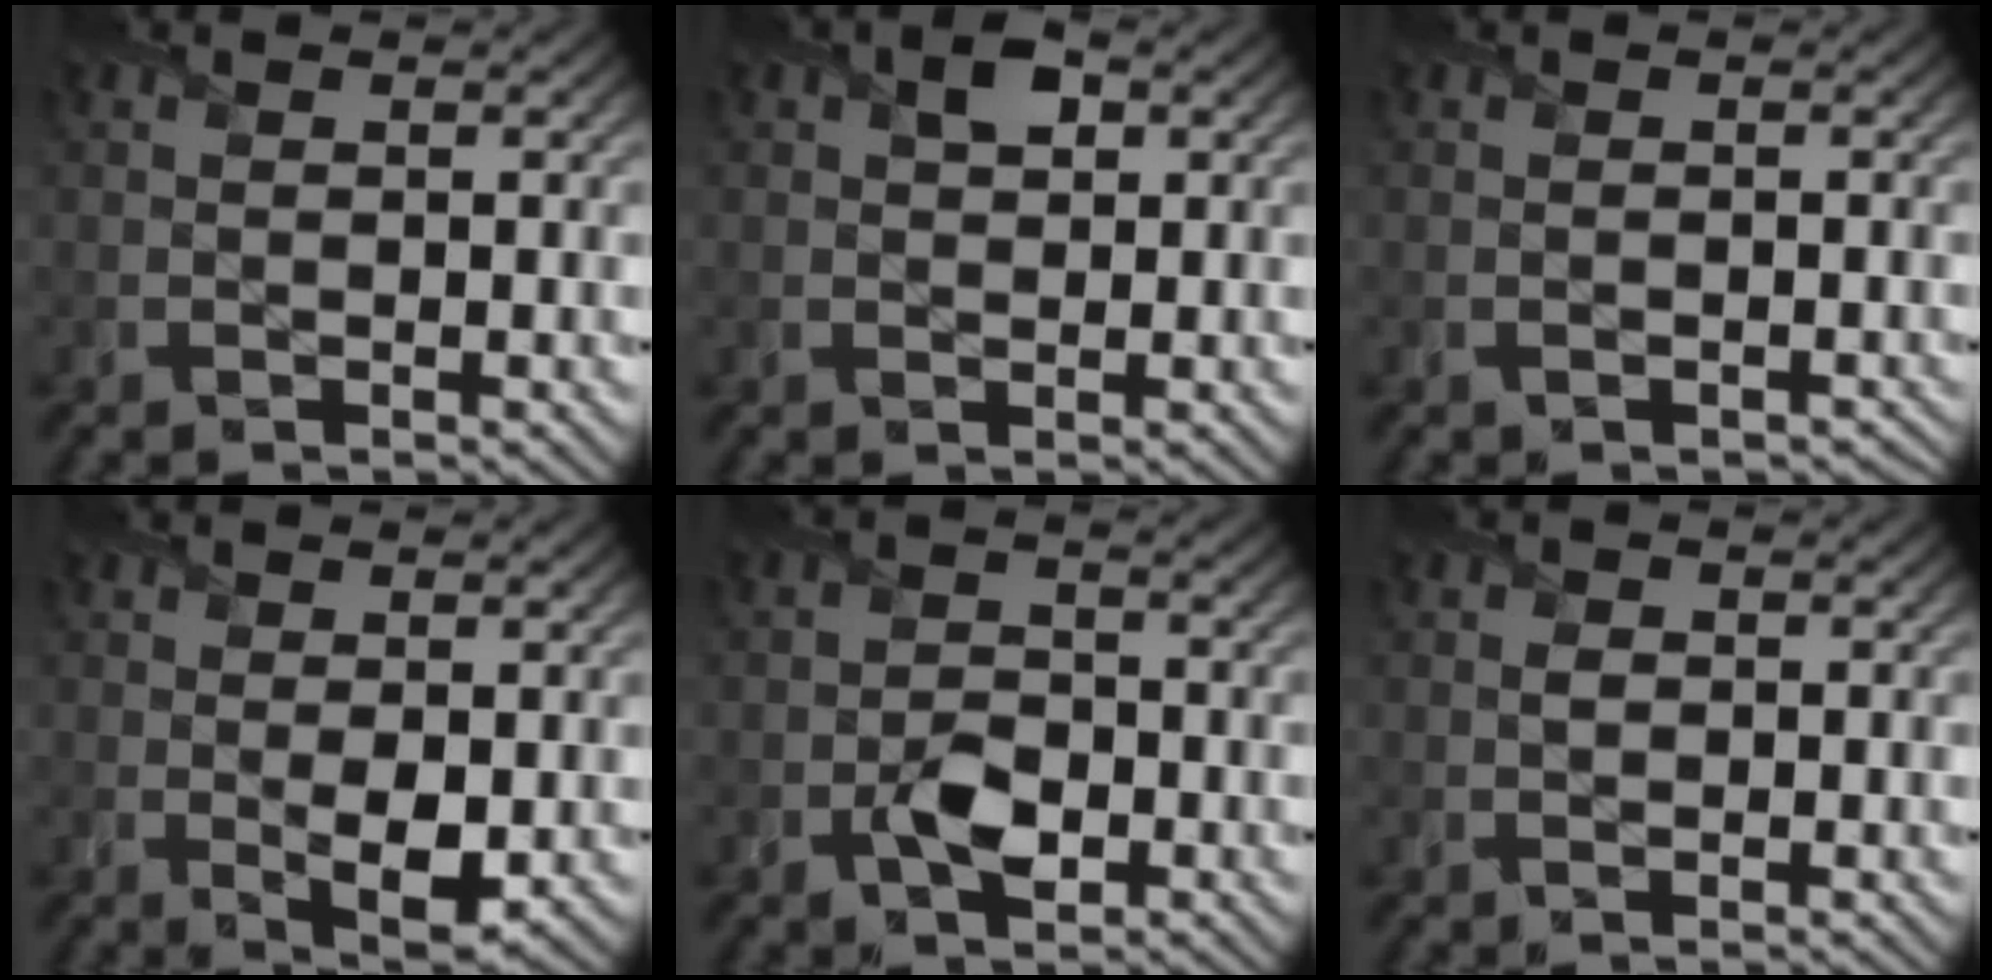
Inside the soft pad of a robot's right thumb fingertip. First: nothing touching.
{"total": 2.9, "force": [1.2, 1.8, 1.9], "torque": [-0.034, 0.006, 0.017]}
{"total": 0.9, "force": [-0.4, 0.7, 0.3], "torque": [-0.002, -0.008, -0.007]}
{"total": 3.1, "force": [0.3, 1.7, 2.6], "torque": [-0.052, -0.013, 0.008]}
{"total": 4.2, "force": [-1.7, 2.8, 2.6], "torque": [-0.048, -0.005, -0.035]}
{"total": 0.9, "force": [0.2, 0.8, 0.4], "torque": [-0.008, -0.003, -0.001]}